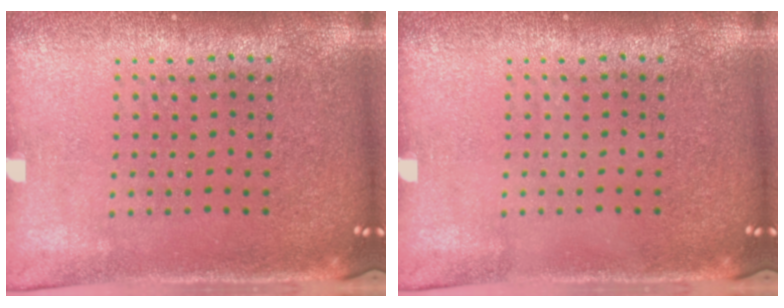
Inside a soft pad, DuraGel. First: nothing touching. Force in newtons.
{"total": 0.0}